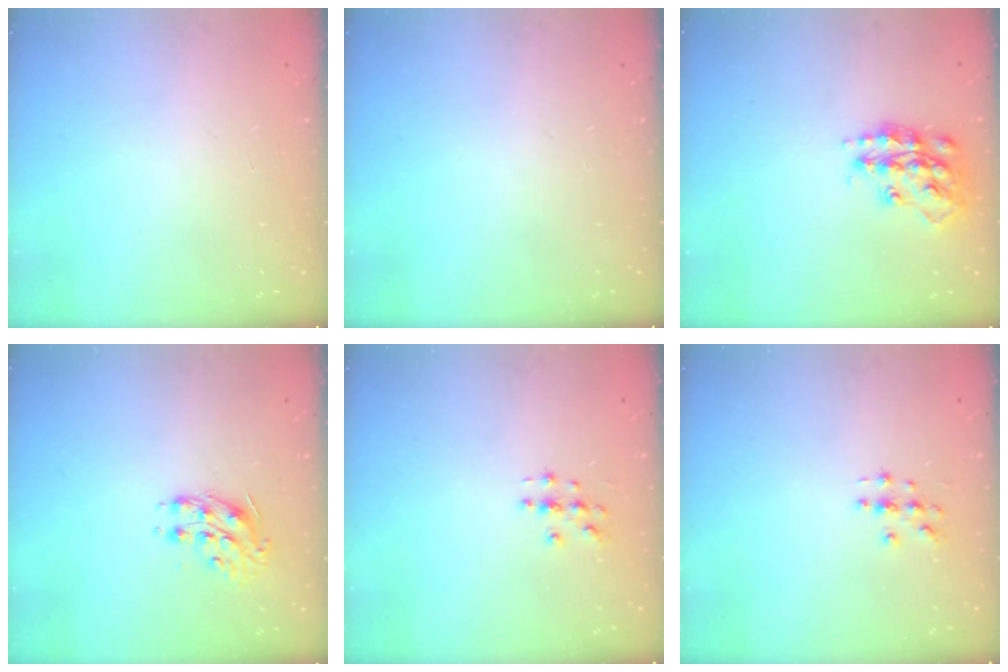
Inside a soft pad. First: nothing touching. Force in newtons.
{"total": 0.0}
{"total": 15.9, "press": 15.8, "slide": 1.0}
{"total": 9.3, "press": 9.3, "slide": 0.2}
{"total": 2.8, "press": 2.8, "slide": 0.3}
{"total": 2.8, "press": 2.8, "slide": 0.3}